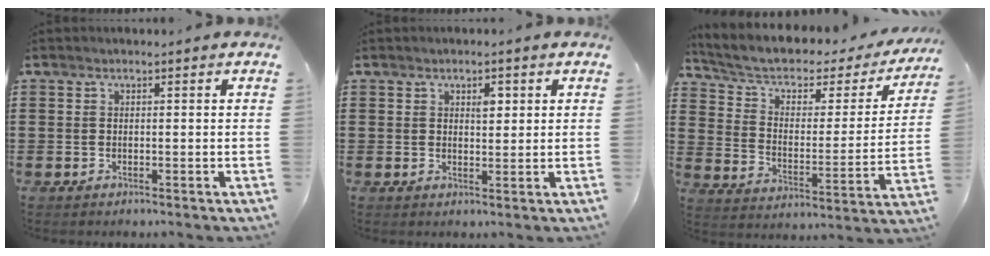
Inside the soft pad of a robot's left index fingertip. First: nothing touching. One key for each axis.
{"total": 2.3, "fx": 1.1, "fy": 1.2, "fz": 1.7, "tx": -0.020, "ty": -0.001, "tz": 0.015}
{"total": 4.9, "fx": 2.8, "fy": 2.7, "fz": 2.9, "tx": -0.074, "ty": -0.020, "tz": 0.043}